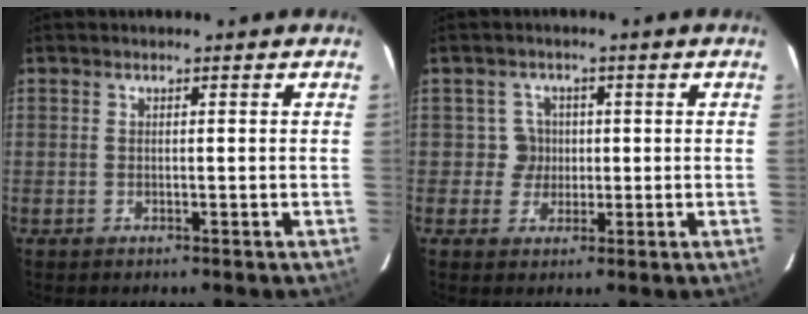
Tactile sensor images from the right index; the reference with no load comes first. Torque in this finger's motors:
{"motor_torque": [0.08, 0.09, -0.02, -0.01]}